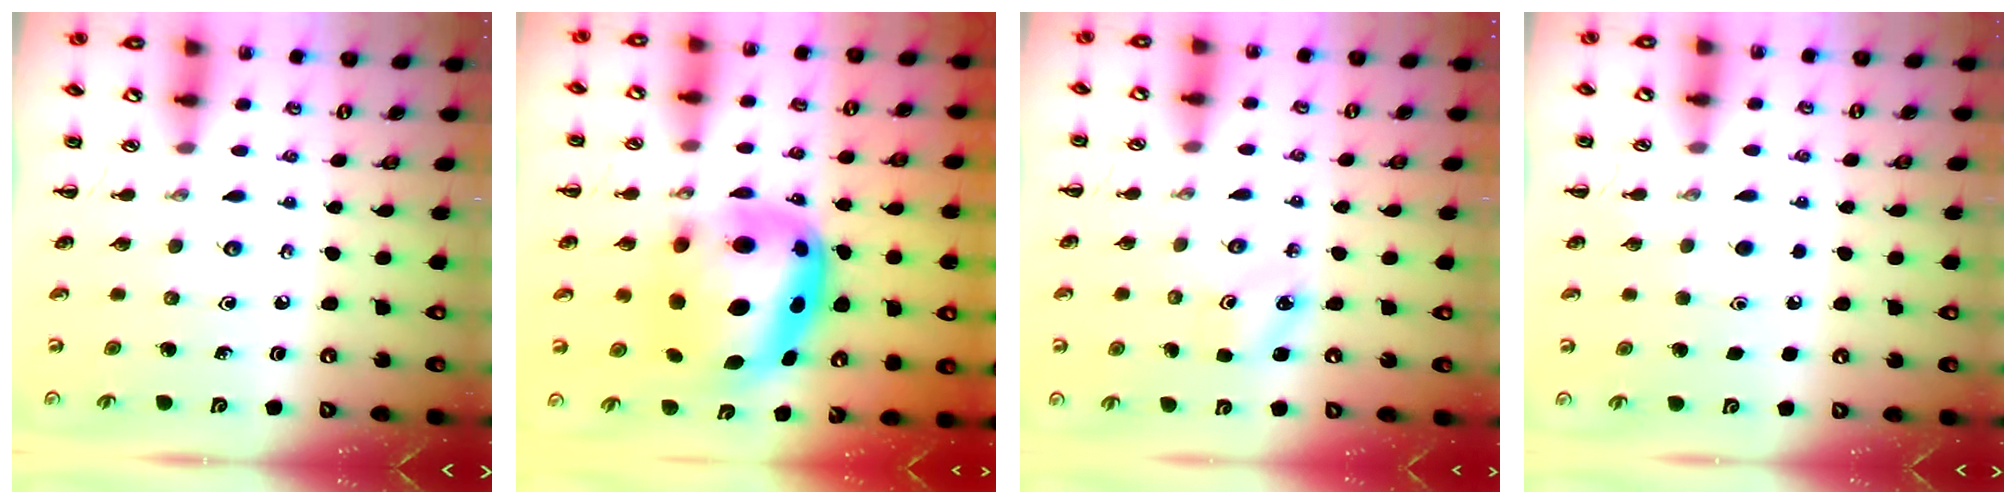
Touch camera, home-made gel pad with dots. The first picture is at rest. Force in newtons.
{"total": 13.7, "press": 13.3, "slide": 3.3}
{"total": 1.9, "press": 1.8, "slide": 0.5}
{"total": 1.7, "press": 1.6, "slide": 0.1}